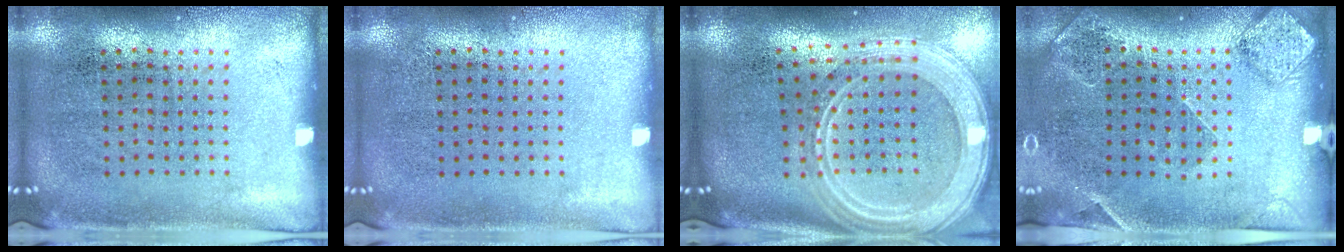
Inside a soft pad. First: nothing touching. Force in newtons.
{"total": 0.0}
{"total": 3.0, "press": 2.5, "slide": 1.8}
{"total": 1.6, "press": 1.5, "slide": 0.3}